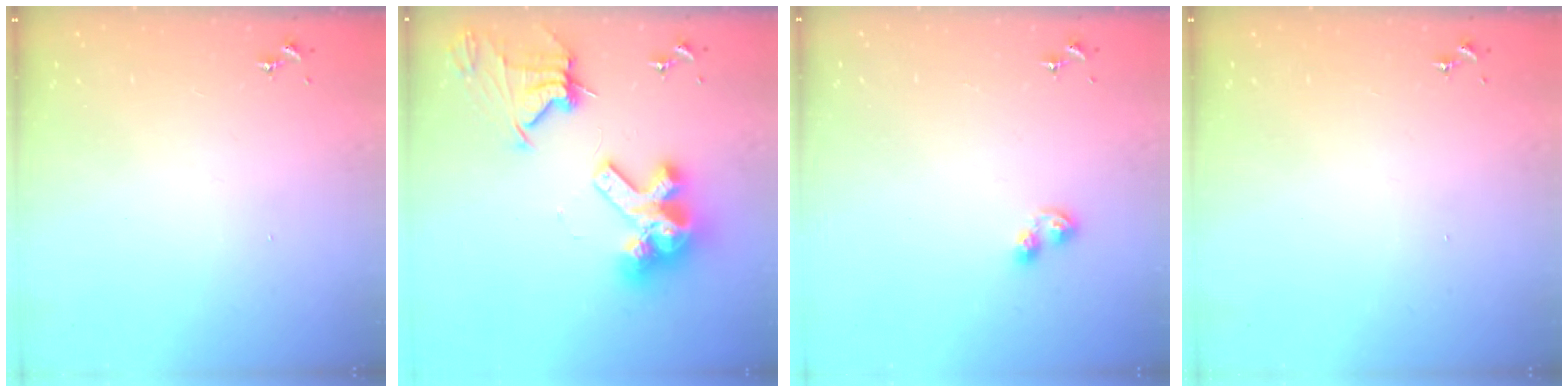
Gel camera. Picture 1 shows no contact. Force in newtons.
{"total": 18.5, "press": 18.4, "slide": 2.1}
{"total": 4.8, "press": 4.8, "slide": 0.5}
{"total": 0.0}